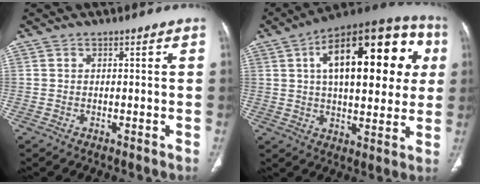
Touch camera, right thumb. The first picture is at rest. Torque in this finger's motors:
{"motor_torque": [0.09, 4.82, 2.02, 0.74, 0.51]}